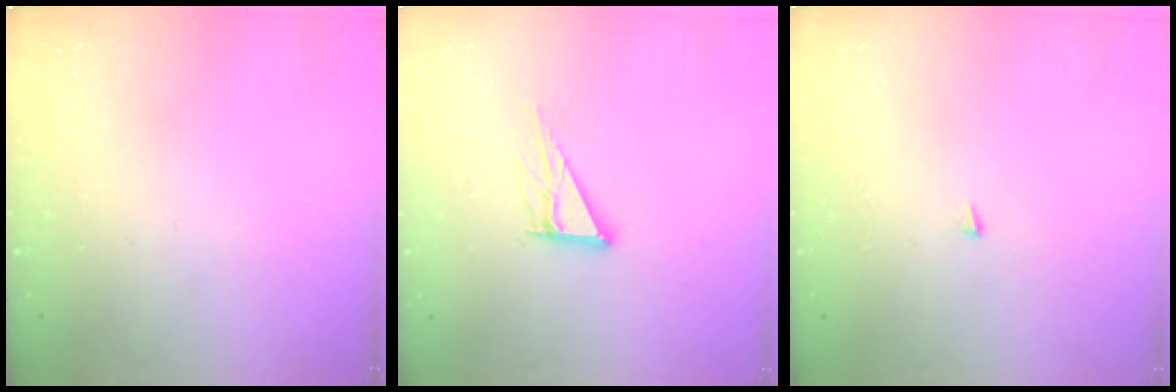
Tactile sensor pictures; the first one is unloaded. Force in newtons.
{"total": 9.0, "press": 8.9, "slide": 0.7}
{"total": 3.9, "press": 3.9, "slide": 0.3}